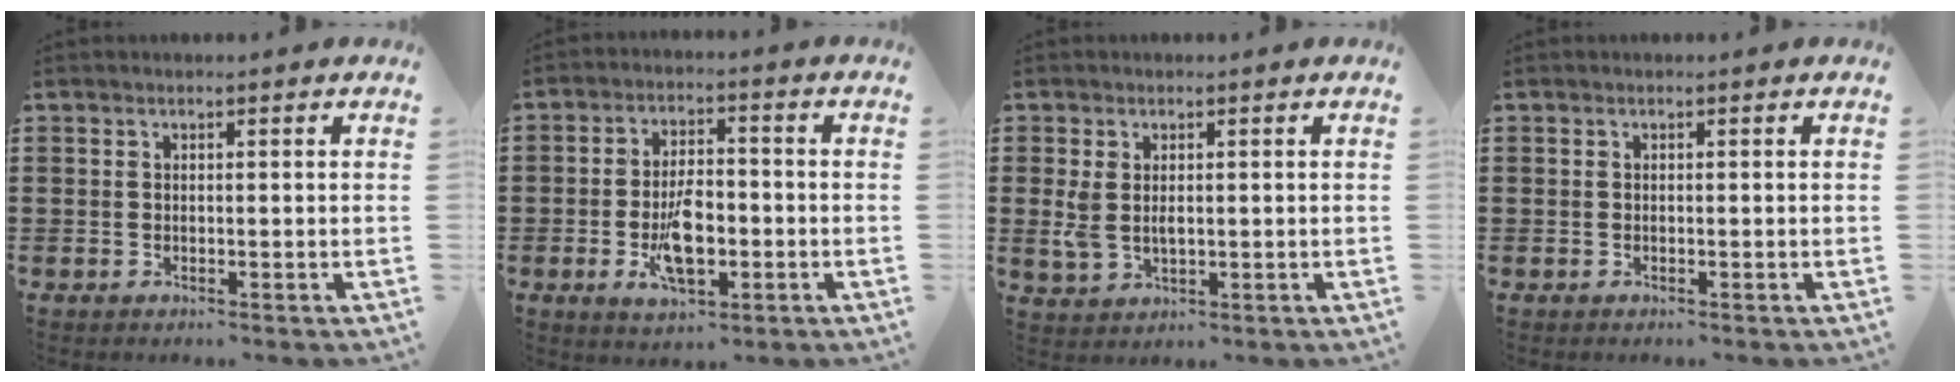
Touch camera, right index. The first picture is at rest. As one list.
[{"total": 7.6, "force": [-2.1, 3.4, 6.4], "torque": [-0.124, -0.003, -0.043]}, {"total": 3.2, "force": [0.3, 1.9, 2.6], "torque": [-0.061, 0.004, 0.002]}, {"total": 0.0}]